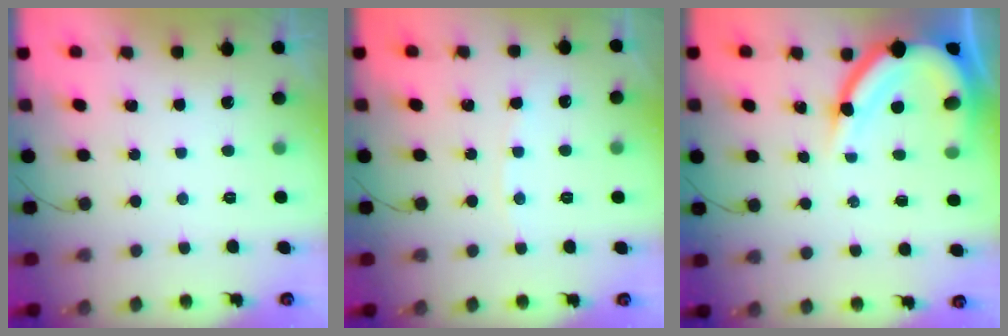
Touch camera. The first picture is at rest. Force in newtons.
{"total": 3.9, "press": 3.8, "slide": 0.6}
{"total": 13.6, "press": 13.5, "slide": 1.8}